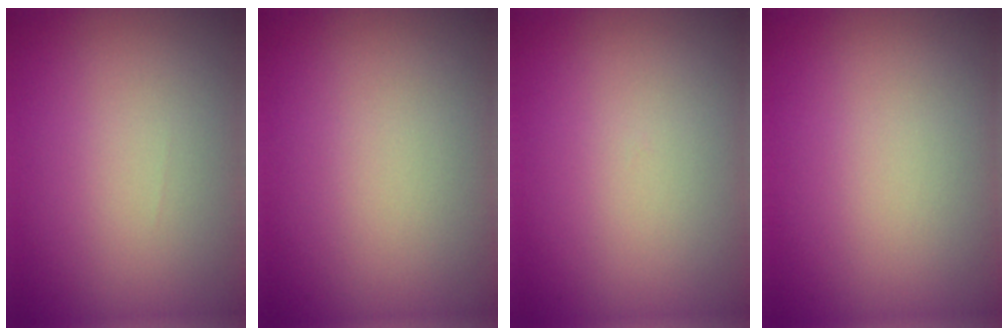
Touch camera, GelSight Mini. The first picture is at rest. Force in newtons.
{"total": 0.0}
{"total": 0.0}
{"total": 0.0}